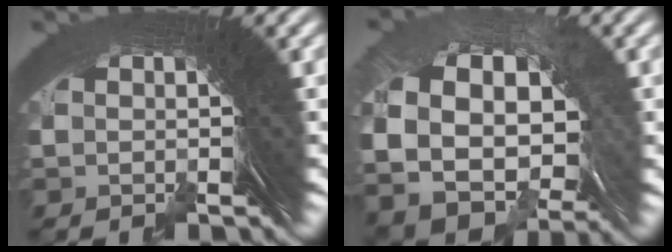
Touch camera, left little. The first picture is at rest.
{"total": 11.4, "force": [-0.5, 8.2, 8.0], "torque": [-0.161, -0.031, 0.004]}